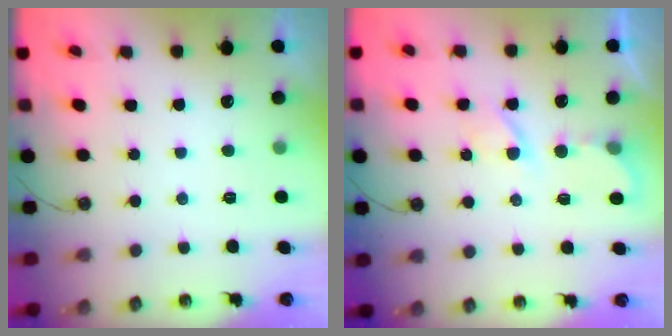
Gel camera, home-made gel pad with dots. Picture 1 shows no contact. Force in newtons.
{"total": 4.9, "press": 4.8, "slide": 0.4}